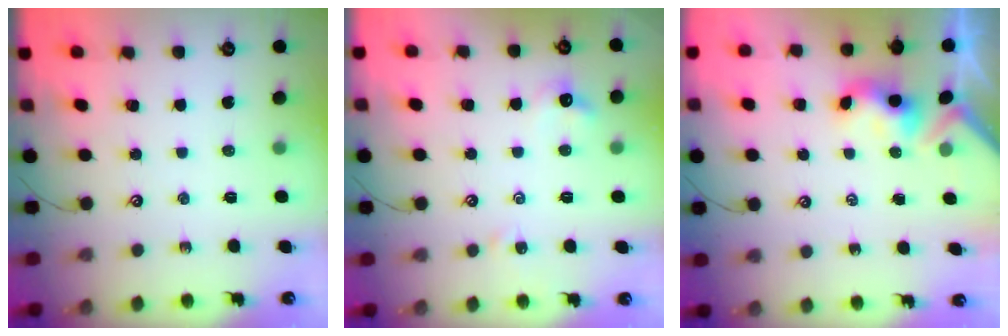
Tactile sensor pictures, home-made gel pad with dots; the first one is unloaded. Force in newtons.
{"total": 3.6, "press": 3.5, "slide": 0.7}
{"total": 3.5, "press": 3.5, "slide": 0.2}